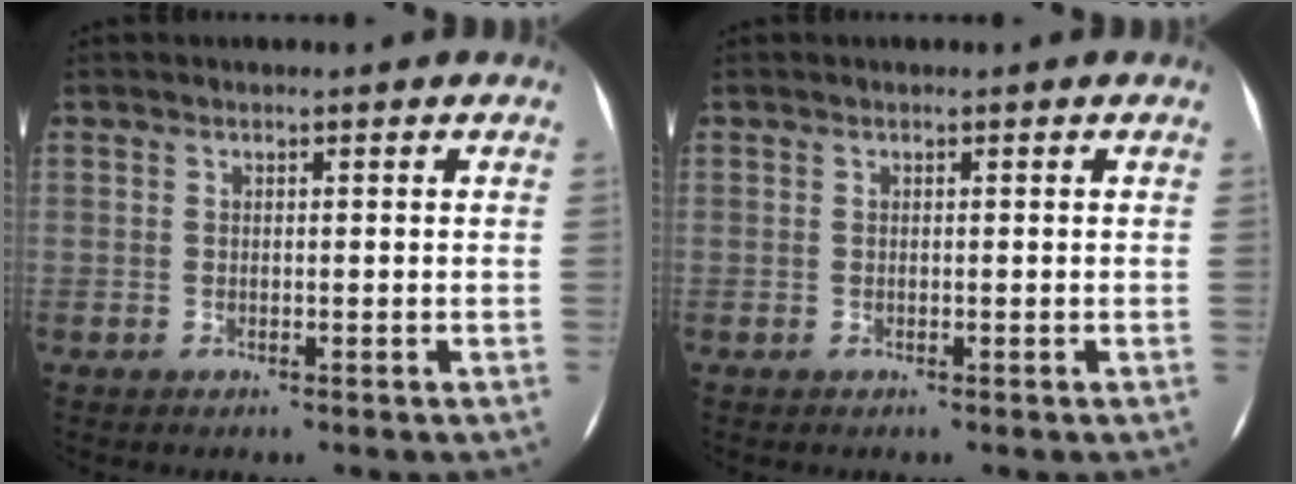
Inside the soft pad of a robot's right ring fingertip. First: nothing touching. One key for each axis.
{"total": 0.0}